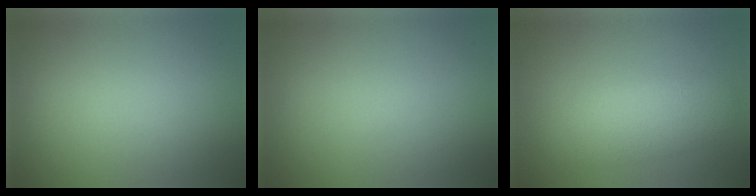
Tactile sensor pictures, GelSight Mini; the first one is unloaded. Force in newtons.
{"total": 0.0}
{"total": 4.0, "press": 4.0, "slide": 0.1}